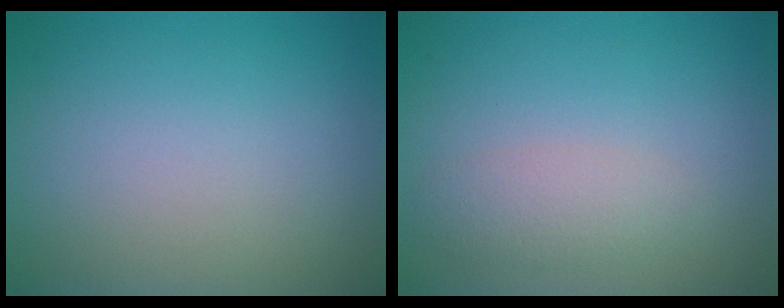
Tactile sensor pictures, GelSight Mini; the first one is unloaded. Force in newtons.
{"total": 2.1, "press": 2.1, "slide": 0.1}